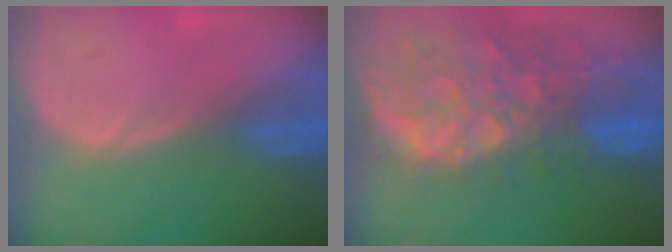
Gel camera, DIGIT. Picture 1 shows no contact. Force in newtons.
{"total": 13.9, "press": 11.2, "slide": 8.3}